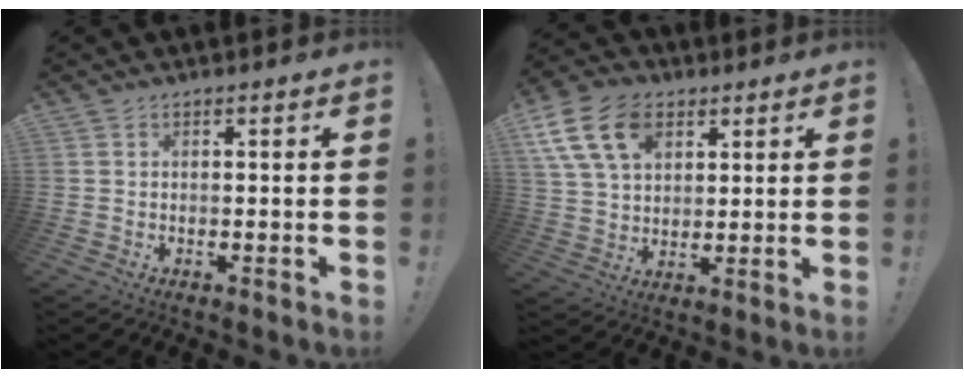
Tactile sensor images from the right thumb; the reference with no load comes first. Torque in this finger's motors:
{"motor_torque": [0.31, 1.61, 0.15, 0.15, 0.13]}